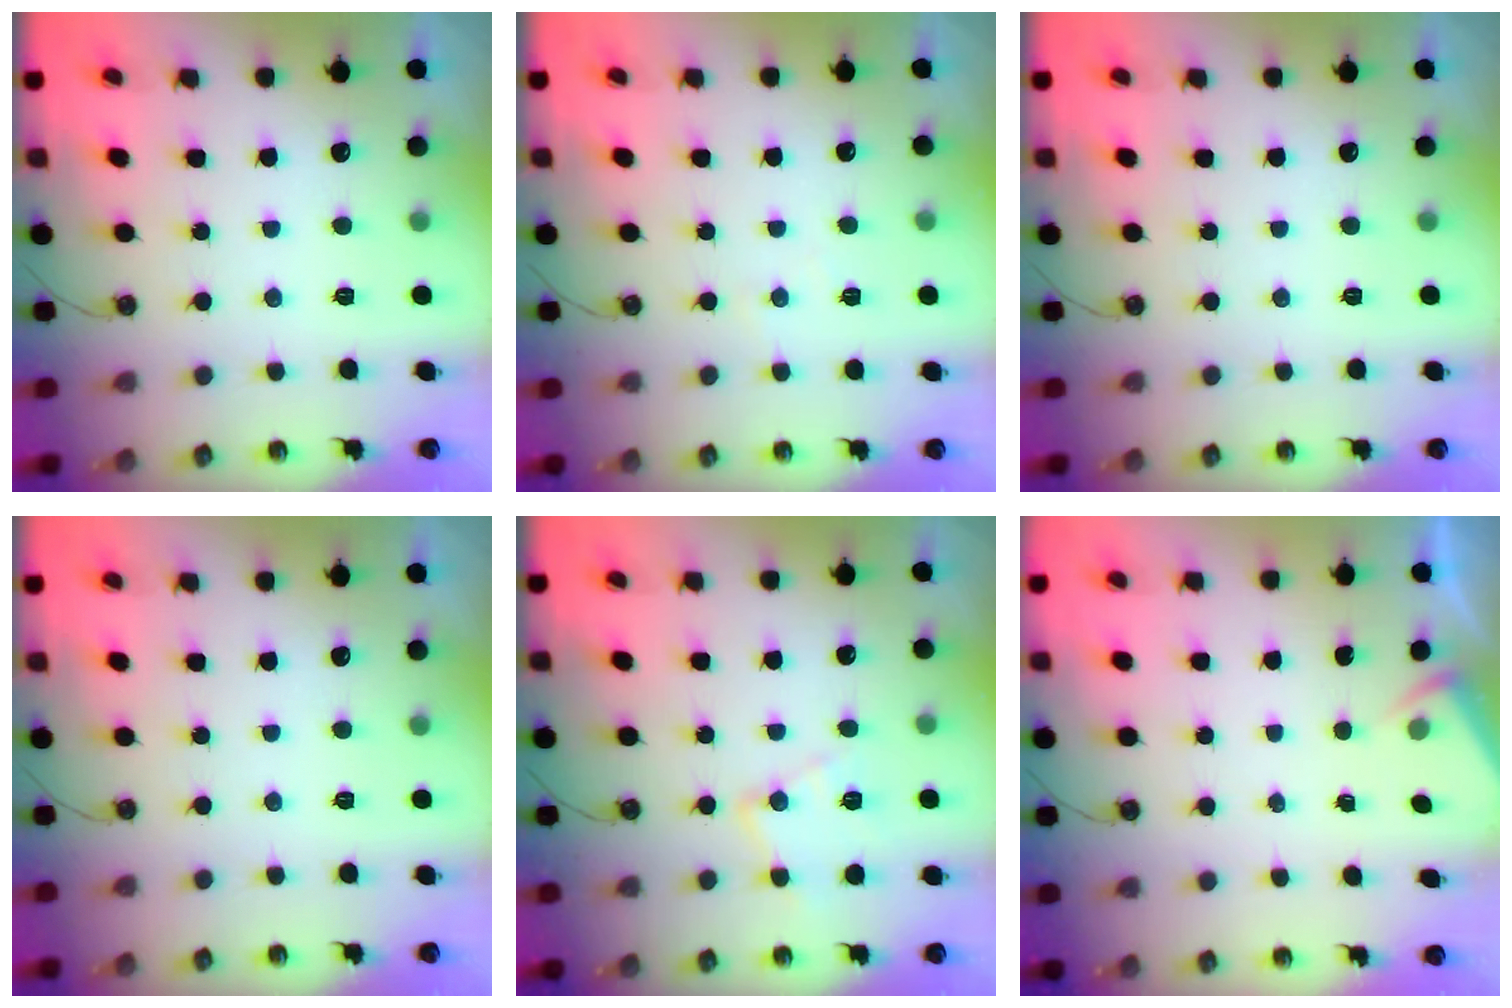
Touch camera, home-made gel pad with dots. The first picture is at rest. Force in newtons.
{"total": 3.5, "press": 3.5, "slide": 0.3}
{"total": 0.0}
{"total": 0.0}
{"total": 12.0, "press": 12.0, "slide": 0.9}
{"total": 2.1, "press": 2.1, "slide": 0.3}